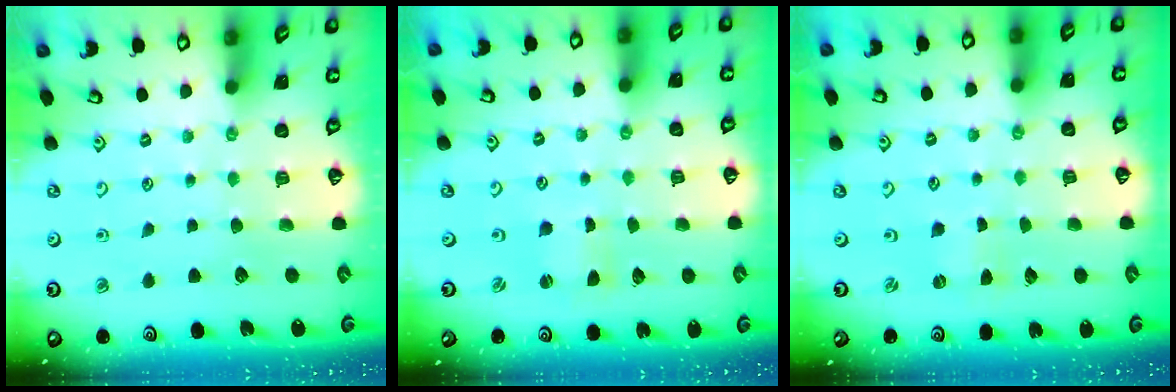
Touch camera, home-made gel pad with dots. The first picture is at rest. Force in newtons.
{"total": 0.6, "press": 0.5, "slide": 0.2}
{"total": 0.0}